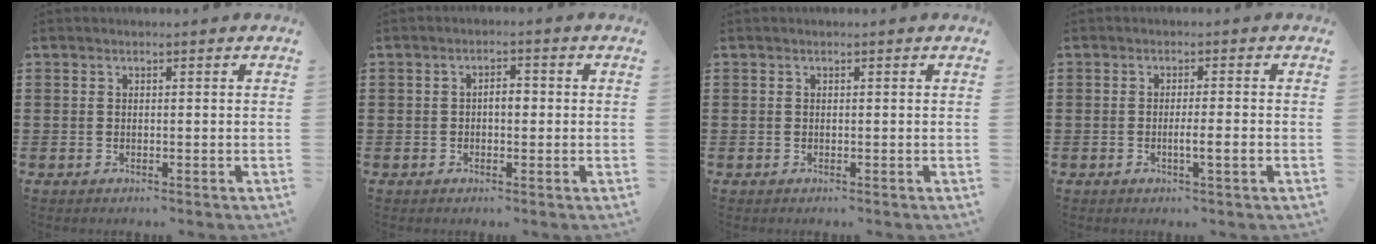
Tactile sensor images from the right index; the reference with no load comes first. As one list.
[{"total": 2.4, "force": [-0.3, 1.2, 2.1], "torque": [-0.041, 0.006, -0.007]}, {"total": 0.0}, {"total": 2.6, "force": [-0.9, -0.1, 2.4], "torque": [-0.040, -0.004, -0.018]}]